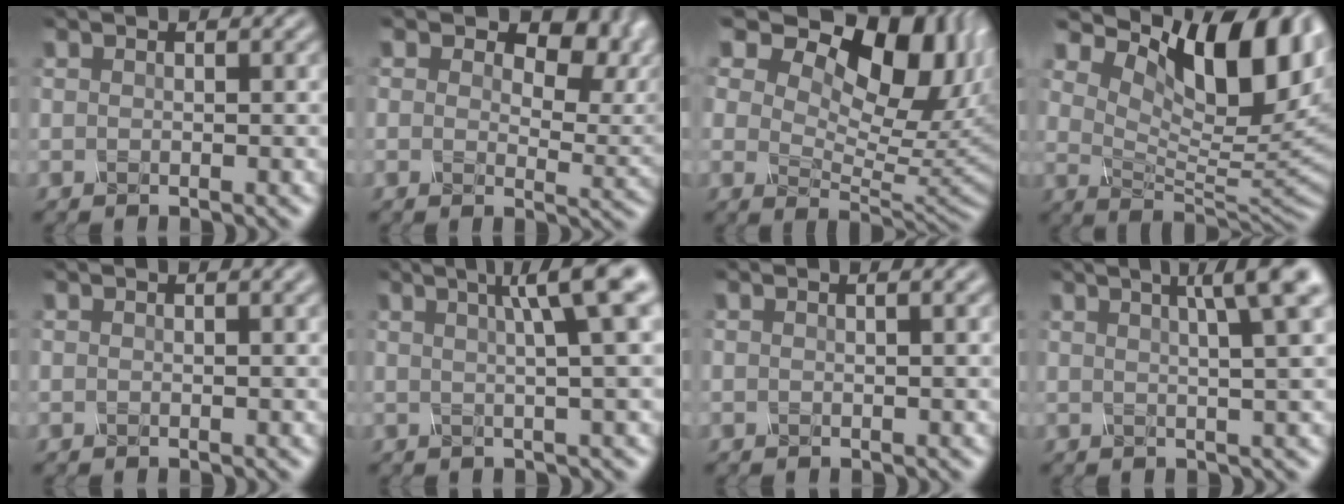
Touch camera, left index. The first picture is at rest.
{"total": 9.5, "force": [4.0, 5.7, 6.4], "torque": [-0.074, -0.004, 0.057]}
{"total": 14.5, "force": [7.6, 8.0, 9.4], "torque": [-0.139, 0.024, 0.108]}
{"total": 11.7, "force": [5.6, 5.1, 8.9], "torque": [-0.134, 0.002, 0.093]}
{"total": 0.9, "force": [0.5, 0.3, 0.7], "torque": [-0.008, 0.002, 0.005]}
{"total": 6.4, "force": [2.1, 1.2, 5.9], "torque": [-0.058, 0.027, 0.021]}
{"total": 1.4, "force": [0.6, 0.5, 1.1], "torque": [-0.010, 0.001, -0.004]}
{"total": 6.6, "force": [3.0, 1.7, 5.7], "torque": [-0.050, 0.032, 0.016]}